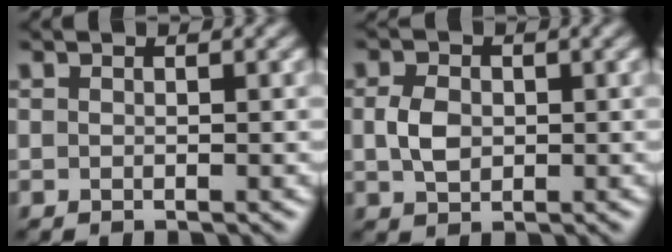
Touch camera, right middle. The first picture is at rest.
{"total": 2.6, "force": [0.1, 1.9, 1.7], "torque": [-0.039, 0.000, 0.000]}